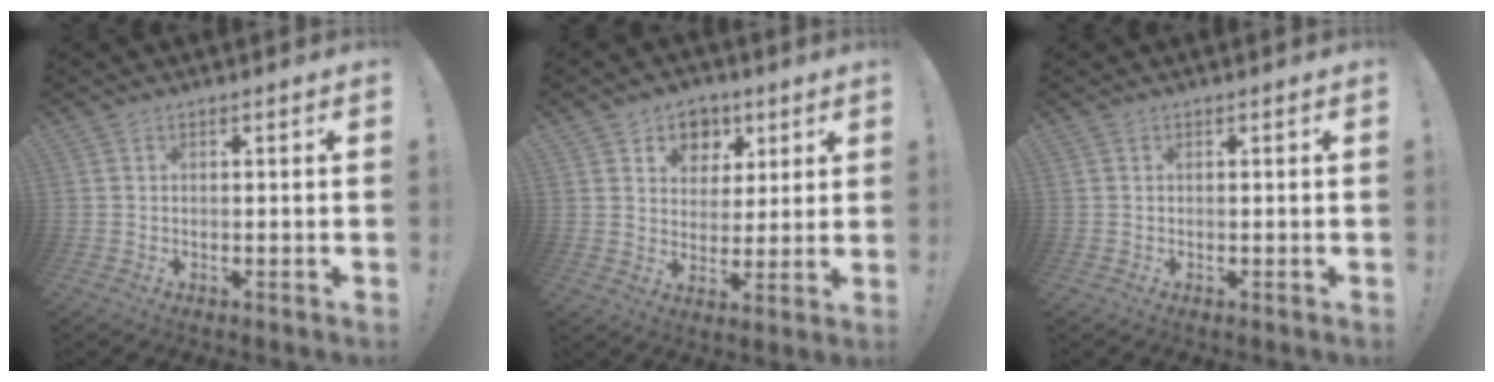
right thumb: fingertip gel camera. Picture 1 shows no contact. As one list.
[{"total": 8.3, "force": [3.8, 7.1, 2.1], "torque": [-0.024, -0.029, 0.075]}, {"total": 0.0}]